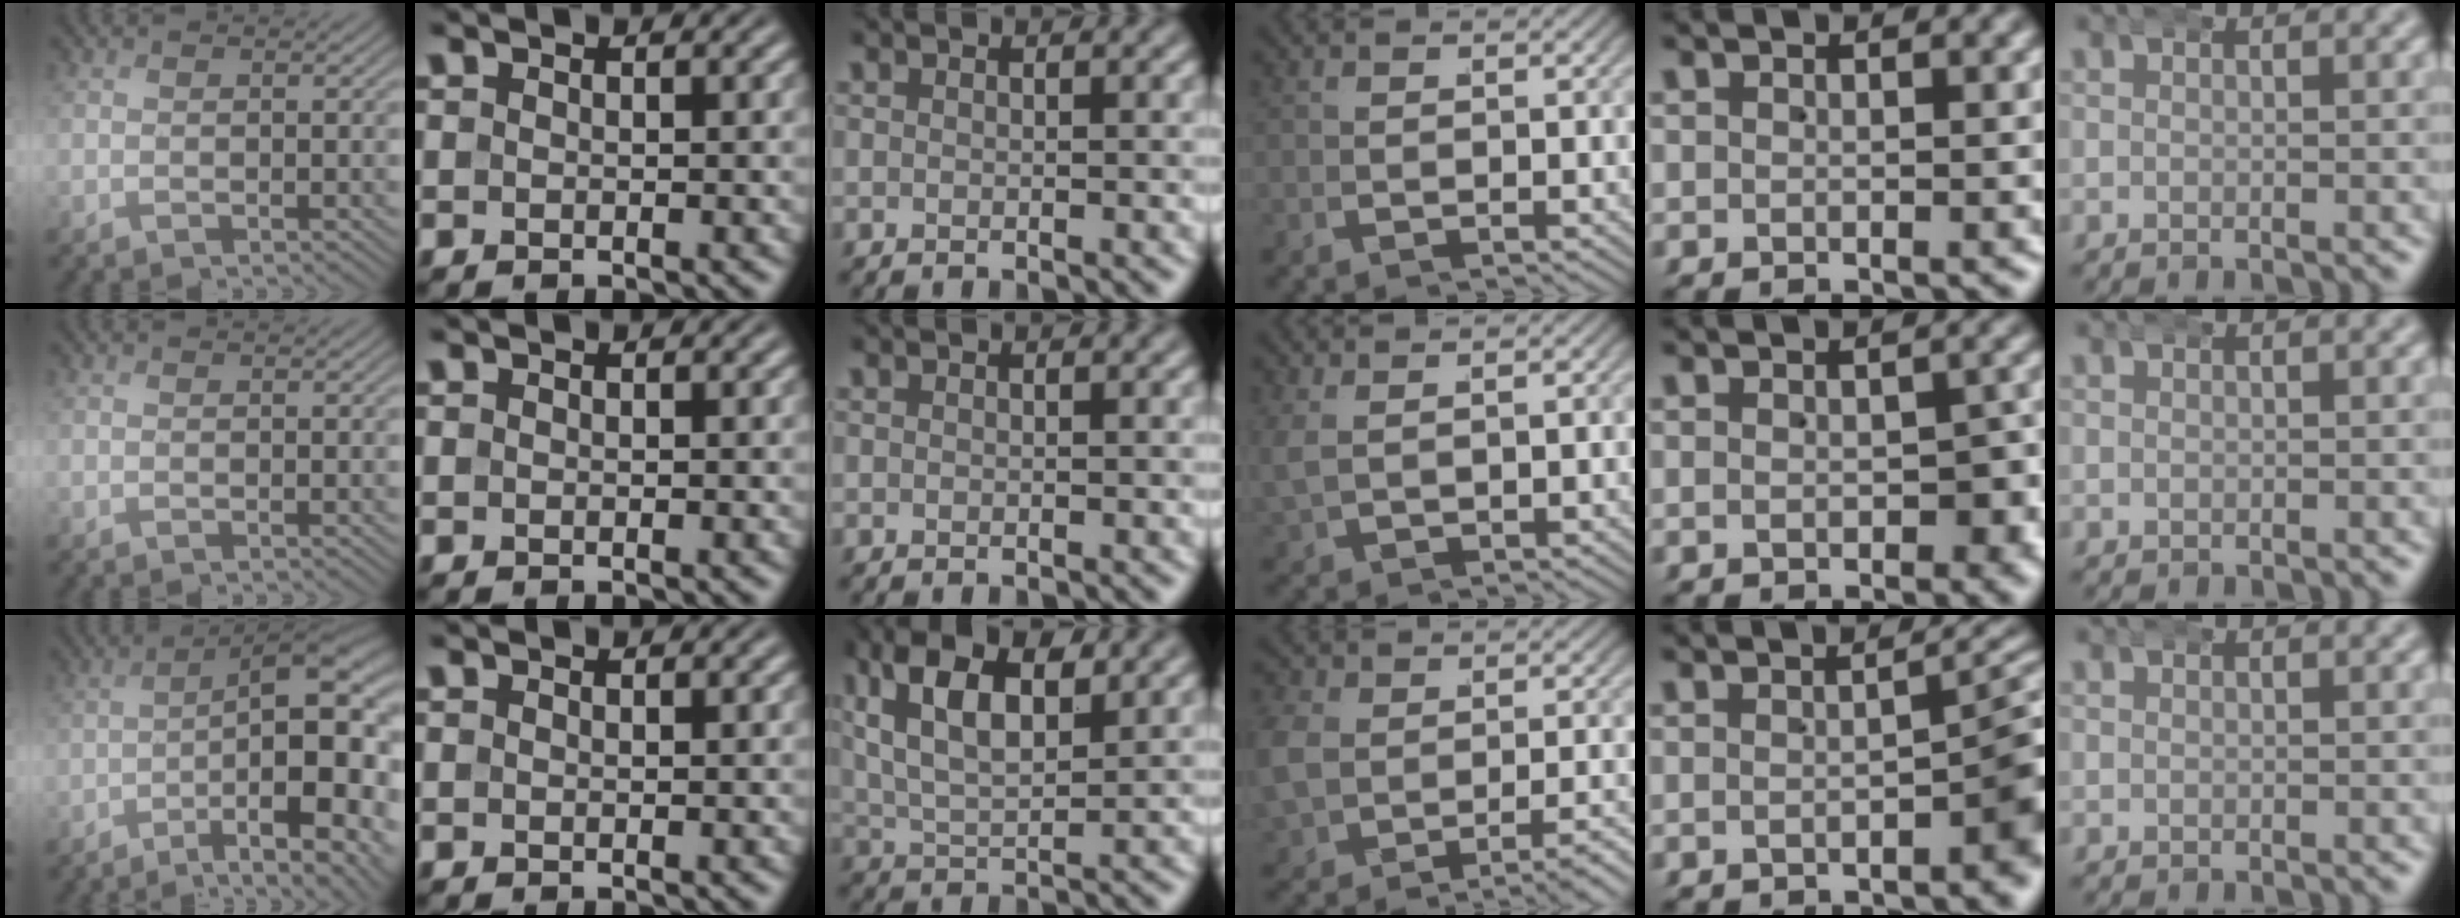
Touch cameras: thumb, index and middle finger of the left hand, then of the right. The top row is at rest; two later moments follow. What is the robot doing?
{"motion": "wrap", "object": "arm wrap"}